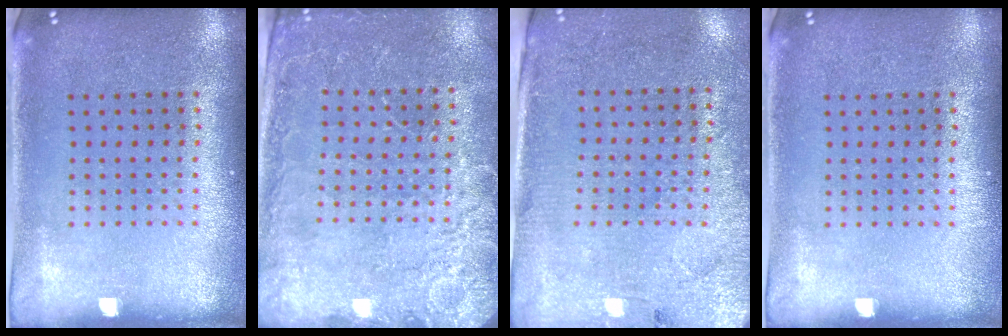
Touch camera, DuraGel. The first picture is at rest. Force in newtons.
{"total": 2.7, "press": 2.6, "slide": 0.3}
{"total": 2.8, "press": 2.6, "slide": 1.2}
{"total": 0.0}